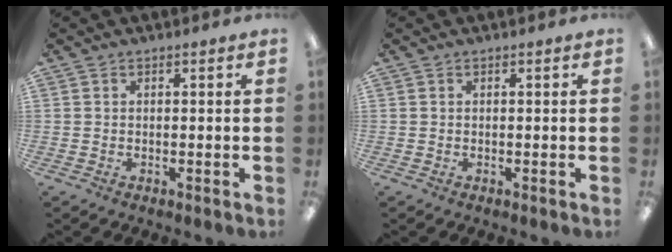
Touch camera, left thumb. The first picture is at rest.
{"total": 0.0}